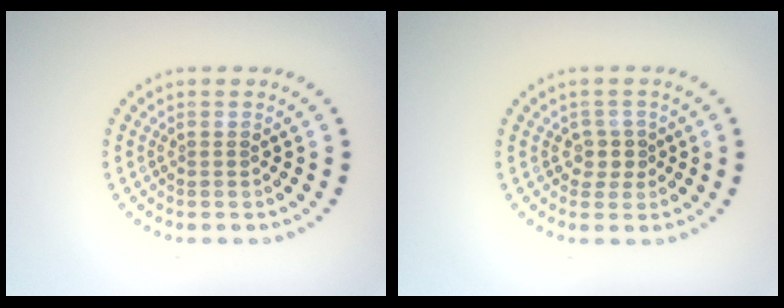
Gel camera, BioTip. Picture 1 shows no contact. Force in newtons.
{"total": 1.8, "press": 1.4, "slide": 1.1}